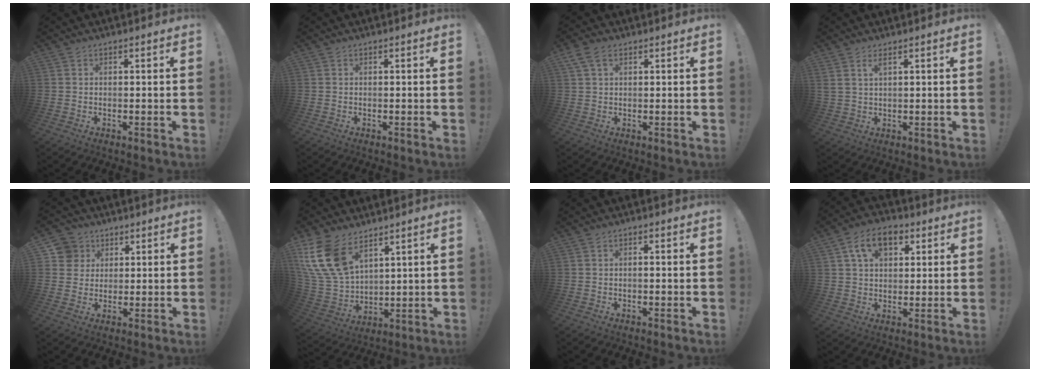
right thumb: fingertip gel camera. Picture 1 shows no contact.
{"total": 0.0}
{"total": 4.8, "force": [2.1, 3.0, 3.2], "torque": [-0.060, 0.003, 0.043]}
{"total": 2.9, "force": [1.7, 0.5, 2.2], "torque": [-0.039, -0.008, 0.031]}
{"total": 7.2, "force": [2.5, 6.6, 1.3], "torque": [-0.020, -0.011, 0.051]}
{"total": 18.2, "force": [9.5, 11.4, 10.5], "torque": [-0.228, -0.047, 0.182]}
{"total": 1.0, "force": [-0.7, 0.0, 0.7], "torque": [-0.015, 0.002, -0.011]}
{"total": 11.1, "force": [4.7, 7.4, 6.9], "torque": [-0.109, 0.005, 0.087]}